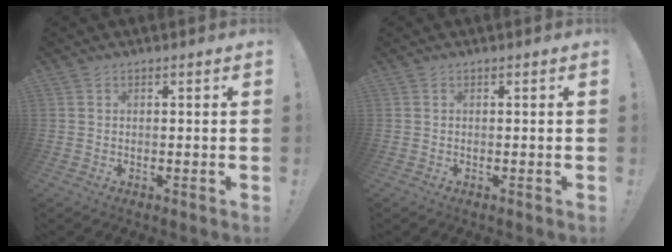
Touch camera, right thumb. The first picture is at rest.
{"total": 0.0}